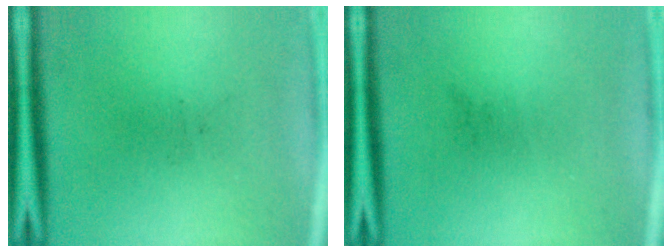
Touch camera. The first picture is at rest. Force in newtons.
{"total": 0.0}